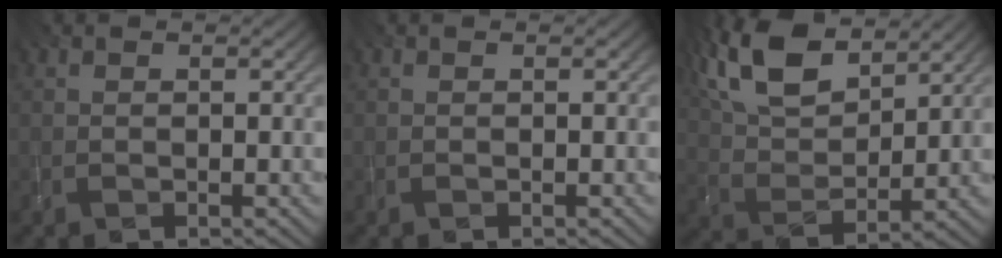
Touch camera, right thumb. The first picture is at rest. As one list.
[{"total": 0.0}, {"total": 11.9, "force": [7.3, 5.0, 7.9], "torque": [-0.184, 0.025, 0.134]}]